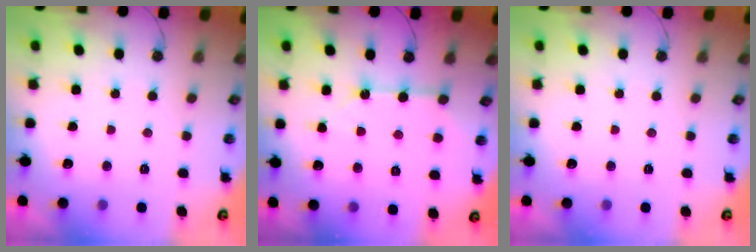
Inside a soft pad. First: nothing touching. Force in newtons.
{"total": 8.6, "press": 8.6, "slide": 0.6}
{"total": 0.0}